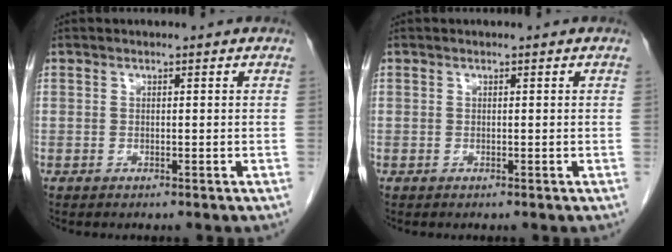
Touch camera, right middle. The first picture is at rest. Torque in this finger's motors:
{"motor_torque": [-0.01, 0.00, 0.00, 0.00]}